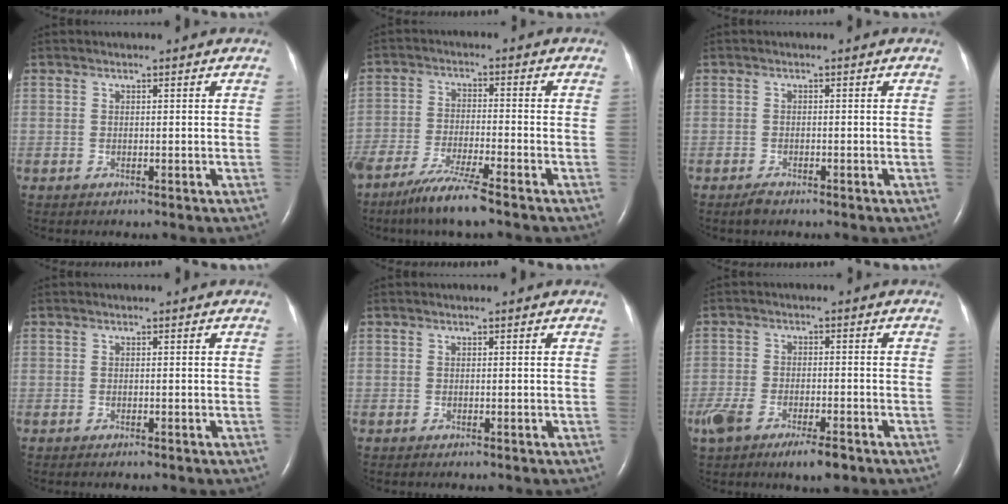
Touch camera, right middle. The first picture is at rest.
{"total": 7.7, "force": [-5.8, 0.1, 5.0], "torque": [-0.099, -0.023, -0.109]}
{"total": 1.3, "force": [-1.1, 0.4, 0.6], "torque": [-0.020, -0.003, -0.018]}
{"total": 0.6, "force": [-0.5, 0.1, 0.3], "torque": [-0.011, -0.002, -0.006]}
{"total": 0.0}
{"total": 9.8, "force": [-6.3, 3.0, 6.8], "torque": [-0.129, -0.014, -0.106]}